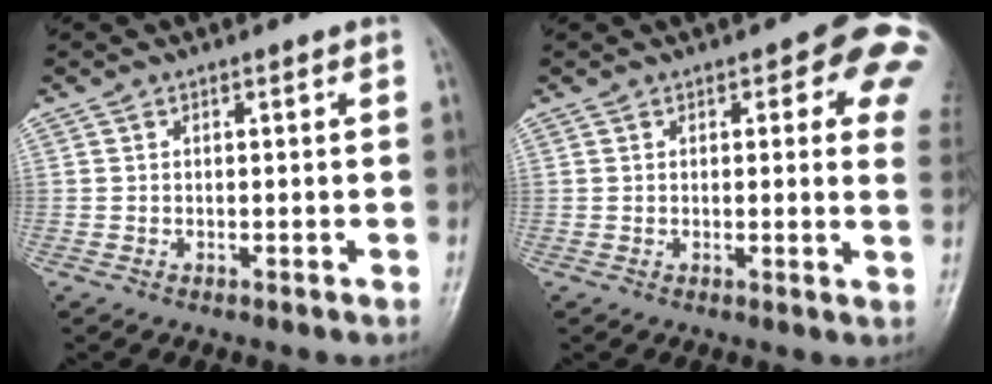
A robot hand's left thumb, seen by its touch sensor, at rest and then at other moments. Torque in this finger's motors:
{"motor_torque": [2.62, 2.39, 1.38, -1.39, 0.23]}